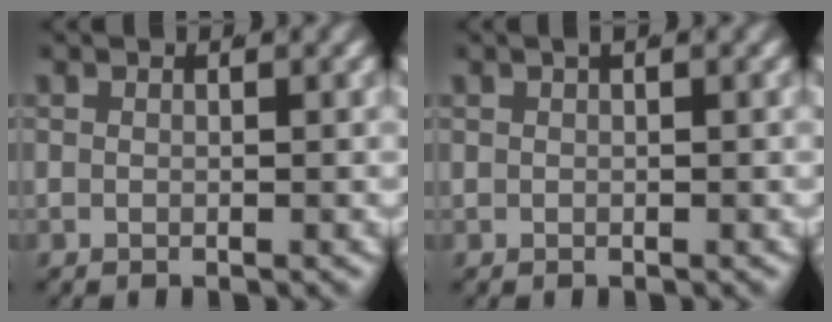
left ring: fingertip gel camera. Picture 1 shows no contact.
{"total": 0.6, "force": [0.4, 0.0, 0.5], "torque": [-0.004, 0.007, 0.007]}